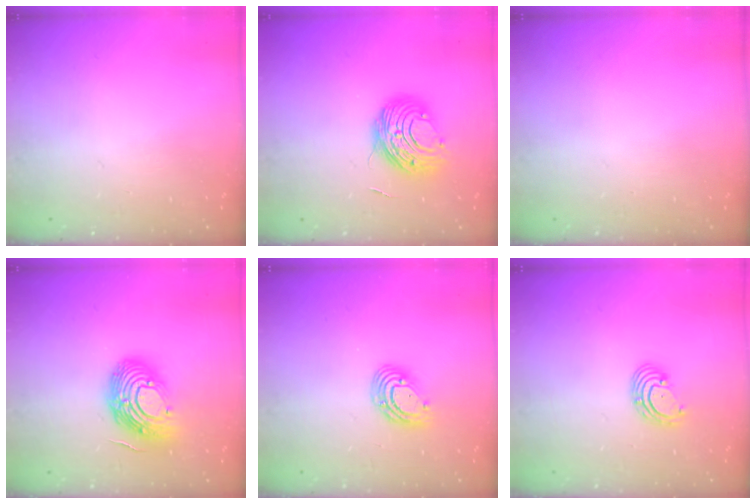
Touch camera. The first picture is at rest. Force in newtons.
{"total": 9.6, "press": 9.5, "slide": 1.2}
{"total": 0.0}
{"total": 14.7, "press": 14.6, "slide": 1.2}
{"total": 9.2, "press": 9.0, "slide": 1.5}
{"total": 2.8, "press": 2.8, "slide": 0.2}